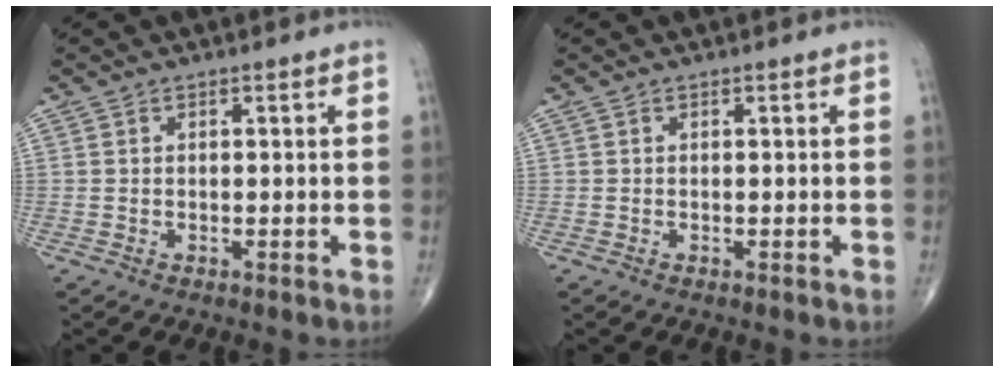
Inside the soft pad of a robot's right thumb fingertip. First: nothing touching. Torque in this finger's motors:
{"motor_torque": [0.48, -0.04, -0.02, -0.21, 0.00]}